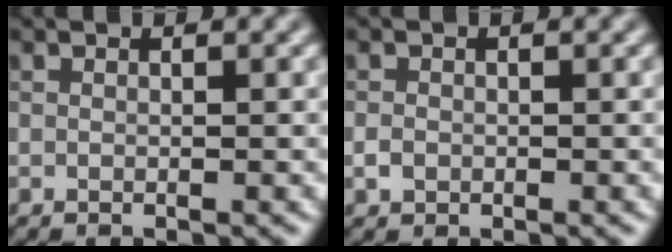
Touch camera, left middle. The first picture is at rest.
{"total": 0.9, "force": [-0.3, 0.8, 0.4], "torque": [-0.008, -0.001, -0.007]}